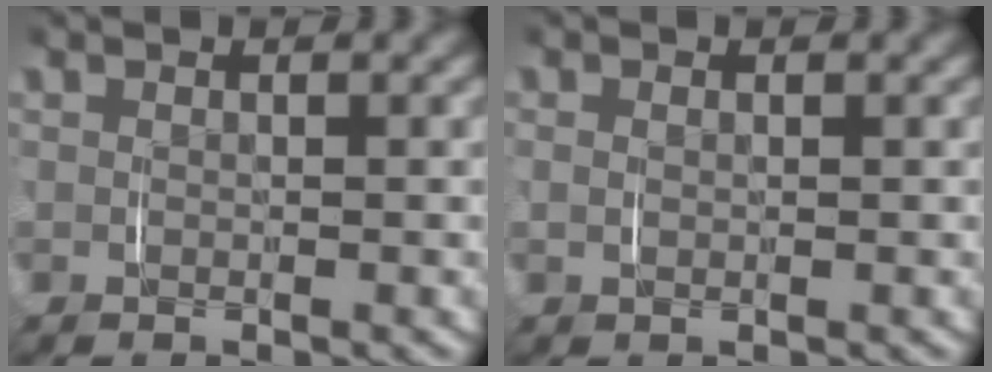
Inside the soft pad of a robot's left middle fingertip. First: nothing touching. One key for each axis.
{"total": 0.8, "fx": 0.1, "fy": 0.6, "fz": 0.5, "tx": -0.013, "ty": -0.003, "tz": 0.005}